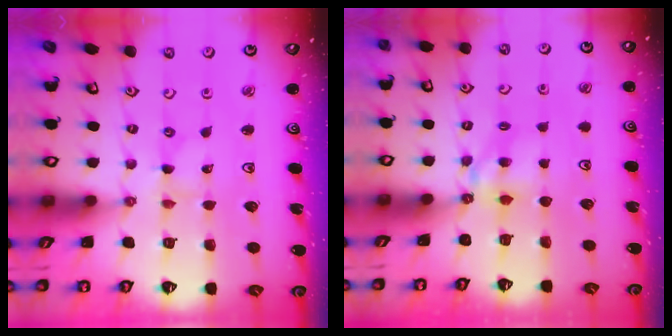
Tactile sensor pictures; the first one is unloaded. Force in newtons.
{"total": 5.3, "press": 5.2, "slide": 0.6}